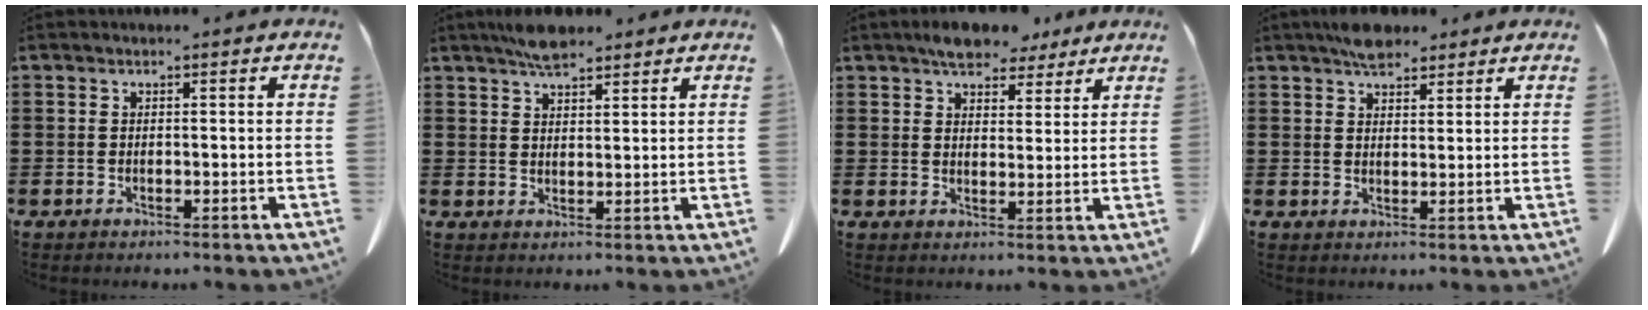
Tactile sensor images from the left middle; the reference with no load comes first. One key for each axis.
{"total": 4.5, "fx": 3.8, "fy": 1.3, "fz": 2.1, "tx": -0.050, "ty": -0.002, "tz": 0.070}
{"total": 5.8, "fx": 5.1, "fy": 2.2, "fz": 1.8, "tx": -0.042, "ty": -0.006, "tz": 0.096}
{"total": 4.3, "fx": 3.6, "fy": 1.7, "fz": 1.7, "tx": -0.032, "ty": -0.002, "tz": 0.066}